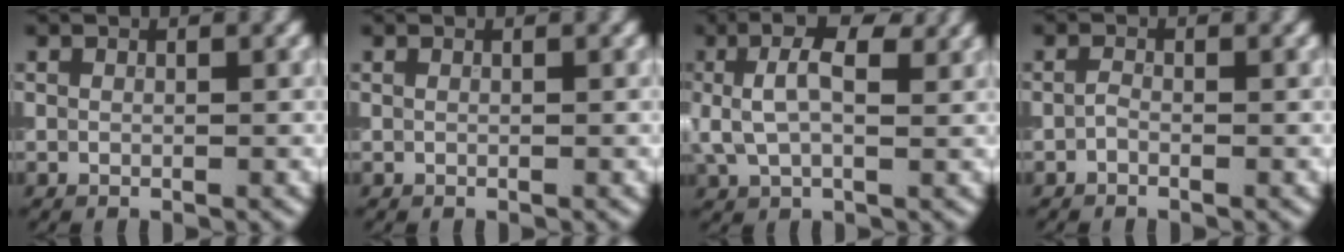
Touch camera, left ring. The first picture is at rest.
{"total": 0.0}
{"total": 5.4, "force": [1.4, 2.7, 4.5], "torque": [-0.091, 0.007, 0.020]}
{"total": 0.7, "force": [-0.4, 0.3, 0.5], "torque": [-0.010, -0.001, -0.009]}